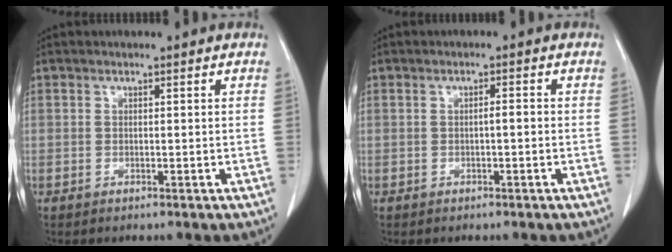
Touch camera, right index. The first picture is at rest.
{"total": 1.2, "force": [-0.2, 0.2, 1.2], "torque": [-0.019, 0.002, -0.003]}